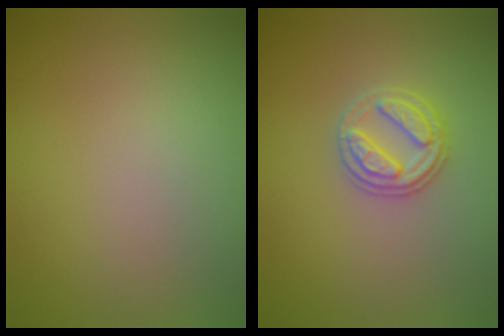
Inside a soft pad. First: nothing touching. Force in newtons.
{"total": 2.7, "press": 2.6, "slide": 0.5}